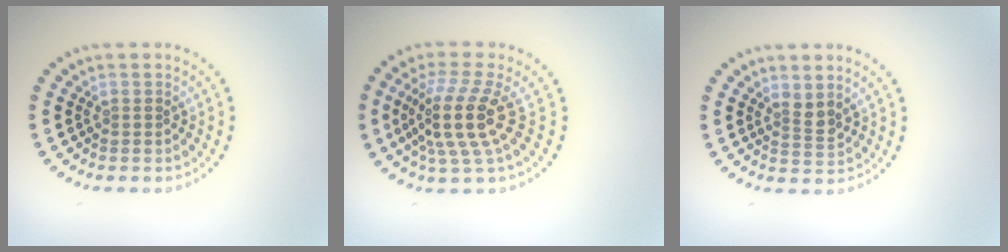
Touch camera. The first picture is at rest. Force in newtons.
{"total": 4.9, "press": 3.6, "slide": 3.3}
{"total": 1.6, "press": 1.1, "slide": 1.1}